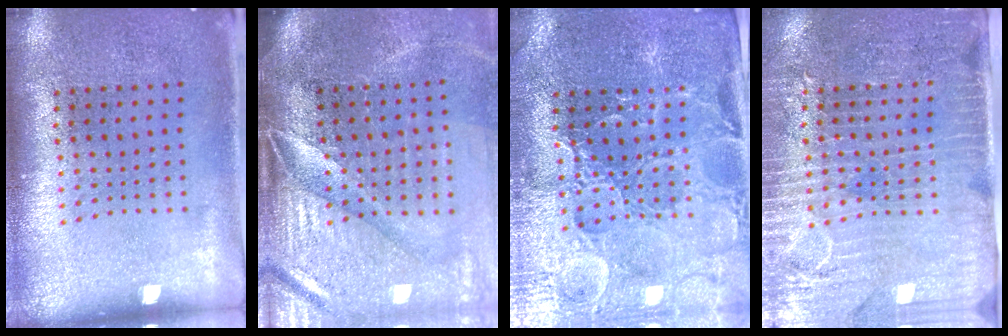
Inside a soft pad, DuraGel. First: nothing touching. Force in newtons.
{"total": 4.6, "press": 3.9, "slide": 2.4}
{"total": 3.4, "press": 3.4, "slide": 0.6}
{"total": 3.7, "press": 3.2, "slide": 1.7}